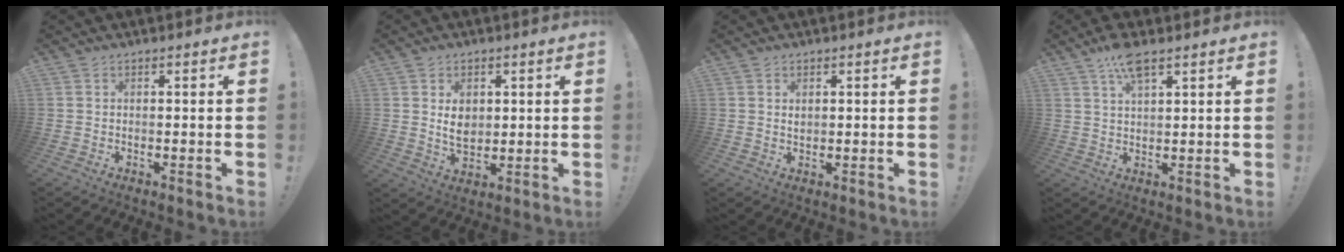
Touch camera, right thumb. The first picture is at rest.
{"total": 6.6, "force": [1.7, 5.1, 3.7], "torque": [-0.057, -0.004, 0.029]}
{"total": 1.3, "force": [0.7, 1.0, 0.5], "torque": [-0.004, -0.001, 0.011]}
{"total": 7.0, "force": [4.6, 2.2, 4.8], "torque": [-0.086, -0.017, 0.080]}